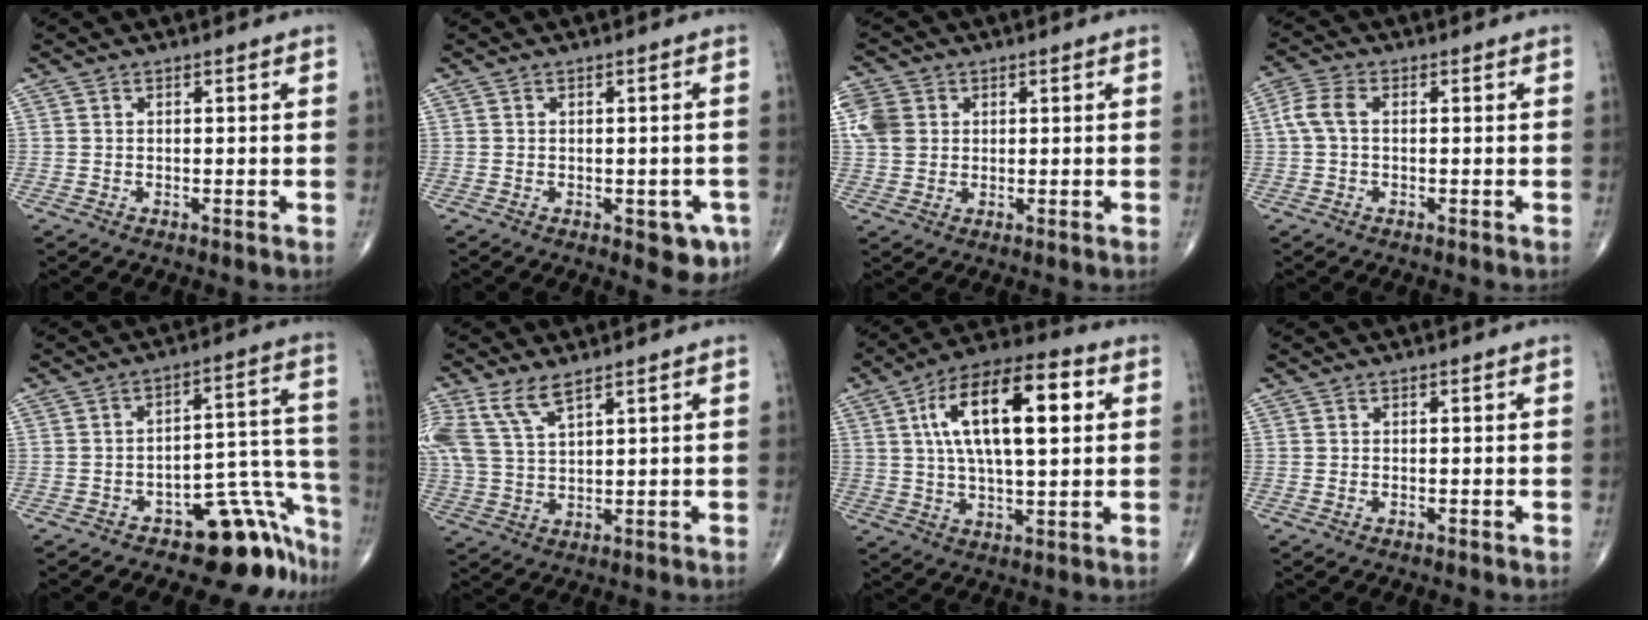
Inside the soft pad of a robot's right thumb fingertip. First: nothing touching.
{"total": 4.9, "force": [-2.0, 2.4, 3.8], "torque": [-0.017, -0.001, -0.021]}
{"total": 7.2, "force": [1.8, 5.9, 3.8], "torque": [-0.080, 0.004, 0.034]}
{"total": 4.5, "force": [0.3, 2.6, 3.6], "torque": [-0.089, 0.013, 0.000]}
{"total": 13.1, "force": [-9.8, 5.9, 6.6], "torque": [-0.002, 0.134, -0.140]}
{"total": 8.9, "force": [5.4, 3.3, 6.3], "torque": [-0.150, -0.005, 0.118]}
{"total": 18.7, "force": [4.7, 7.5, 16.5], "torque": [-0.272, 0.015, 0.071]}
{"total": 0.0}